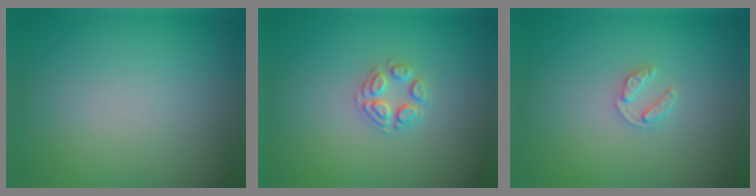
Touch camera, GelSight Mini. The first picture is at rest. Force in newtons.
{"total": 2.2, "press": 2.2, "slide": 0.2}
{"total": 1.3, "press": 1.3, "slide": 0.2}